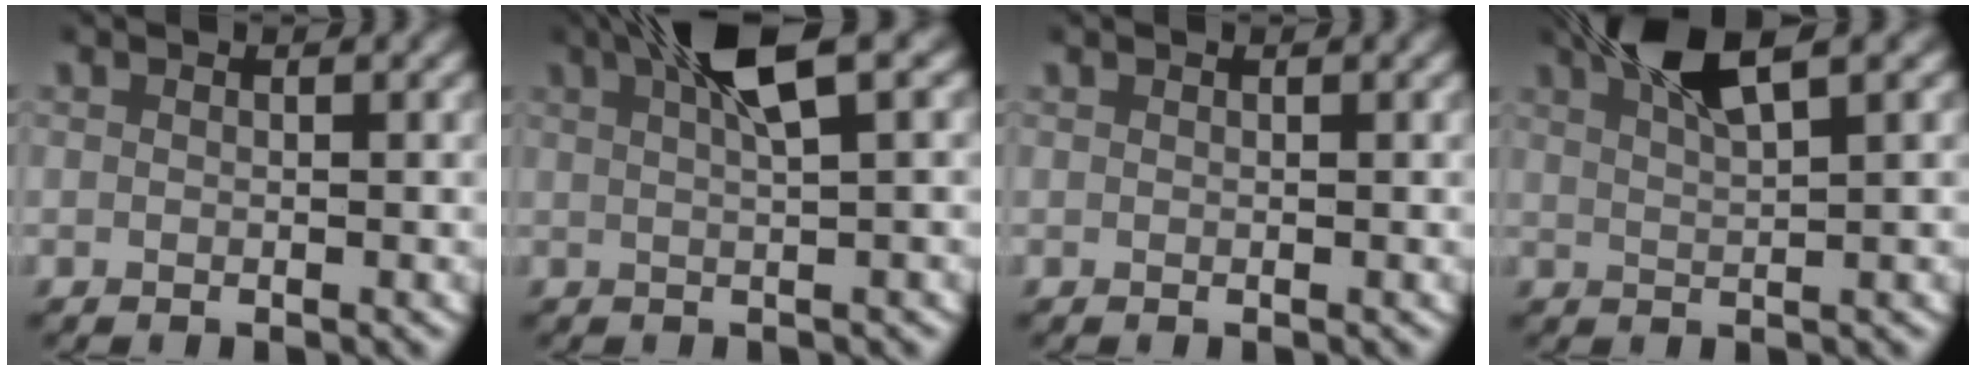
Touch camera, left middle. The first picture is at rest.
{"total": 5.3, "force": [2.6, 1.1, 4.5], "torque": [-0.081, 0.013, 0.038]}
{"total": 0.0}
{"total": 6.0, "force": [3.8, 1.5, 4.5], "torque": [-0.087, 0.007, 0.061]}